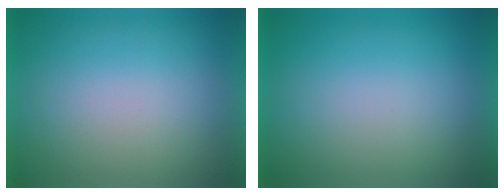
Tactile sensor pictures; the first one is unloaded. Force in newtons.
{"total": 0.0}